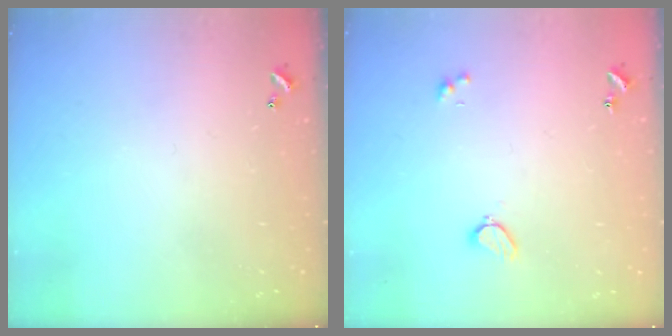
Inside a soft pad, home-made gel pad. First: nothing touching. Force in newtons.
{"total": 1.9, "press": 1.9, "slide": 0.6}